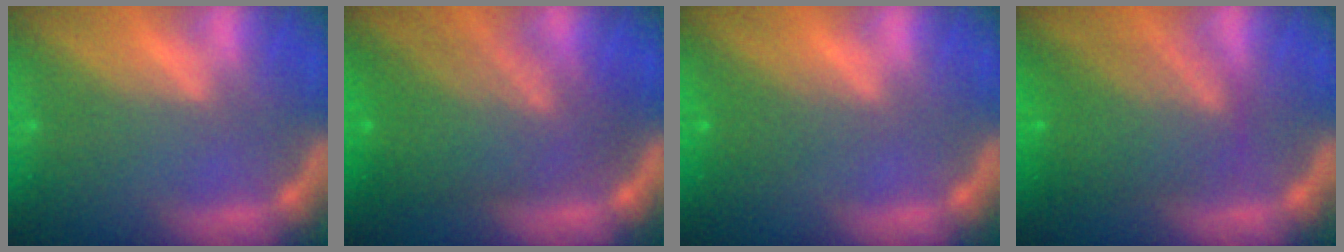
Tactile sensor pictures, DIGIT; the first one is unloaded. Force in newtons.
{"total": 9.5}
{"total": 2.0}
{"total": 7.6}